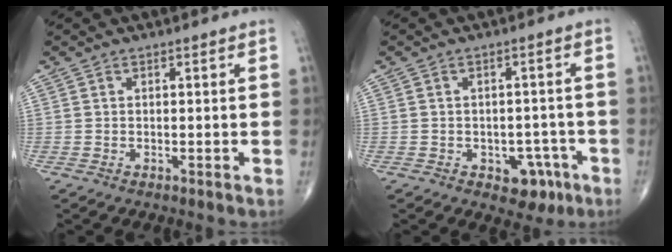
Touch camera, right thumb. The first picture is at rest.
{"total": 5.9, "force": [-2.8, 4.1, 3.3], "torque": [-0.013, 0.020, -0.031]}